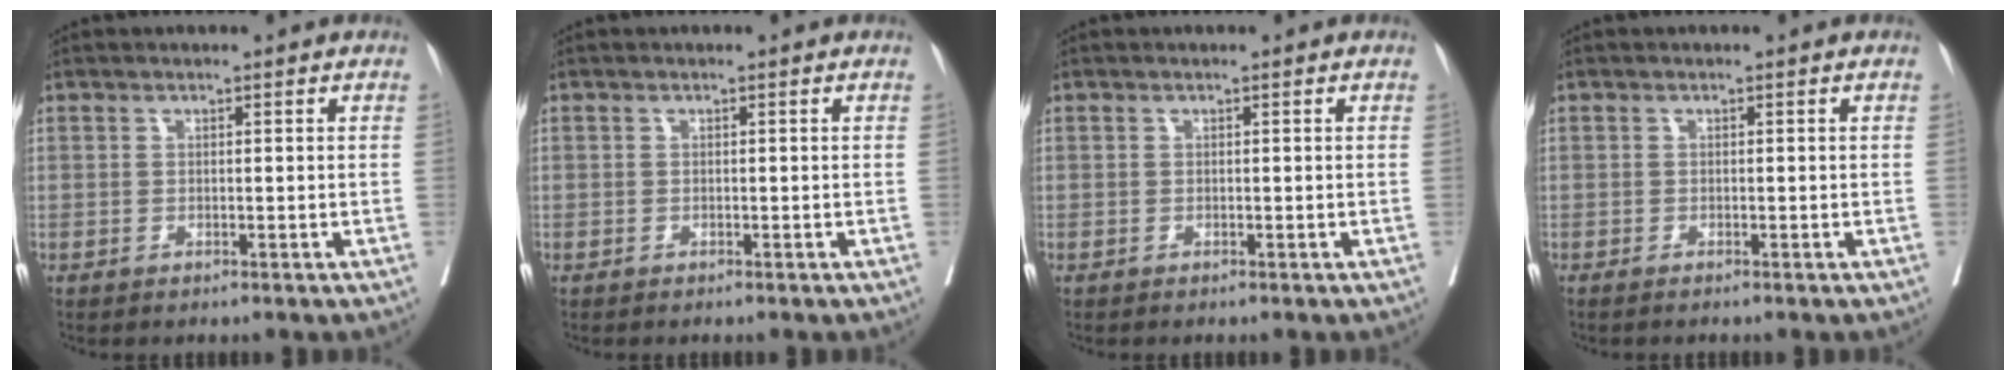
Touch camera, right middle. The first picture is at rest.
{"total": 0.5, "force": [-0.1, 0.5, -0.1], "torque": [0.008, 0.006, -0.003]}
{"total": 0.0}
{"total": 0.8, "force": [-0.7, -0.1, 0.4], "torque": [-0.005, 0.001, -0.010]}